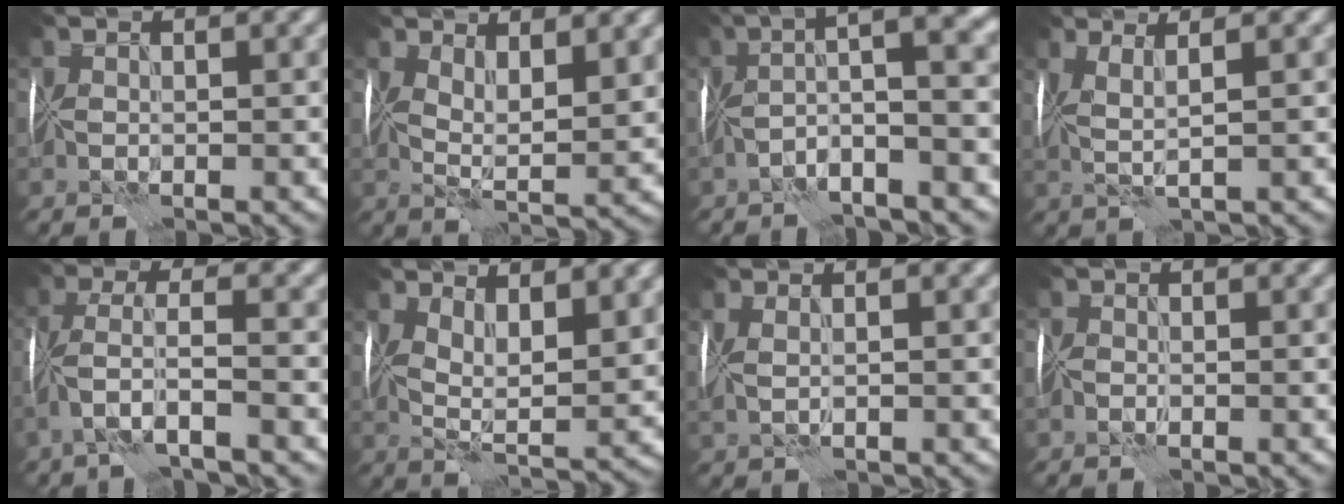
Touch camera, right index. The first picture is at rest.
{"total": 5.3, "force": [2.6, 2.0, 4.1], "torque": [-0.075, -0.006, 0.046]}
{"total": 6.7, "force": [-0.9, 1.4, 6.5], "torque": [-0.098, 0.035, -0.034]}
{"total": 2.6, "force": [1.0, 0.3, 2.4], "torque": [-0.047, 0.003, 0.018]}
{"total": 4.2, "force": [-2.2, 0.8, 3.5], "torque": [-0.076, 0.008, -0.052]}
{"total": 6.7, "force": [2.6, 2.9, 5.4], "torque": [-0.101, -0.006, 0.046]}
{"total": 1.7, "force": [0.7, 0.7, 1.5], "torque": [-0.020, 0.011, 0.008]}
{"total": 0.7, "force": [-0.6, 0.2, 0.4], "torque": [-0.007, 0.005, -0.014]}